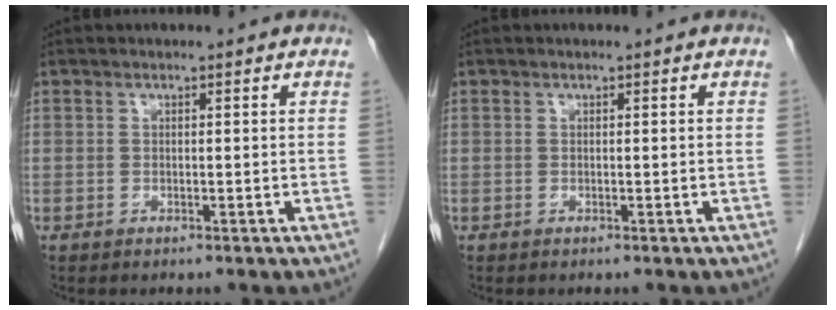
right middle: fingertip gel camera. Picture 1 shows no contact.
{"total": 0.0}